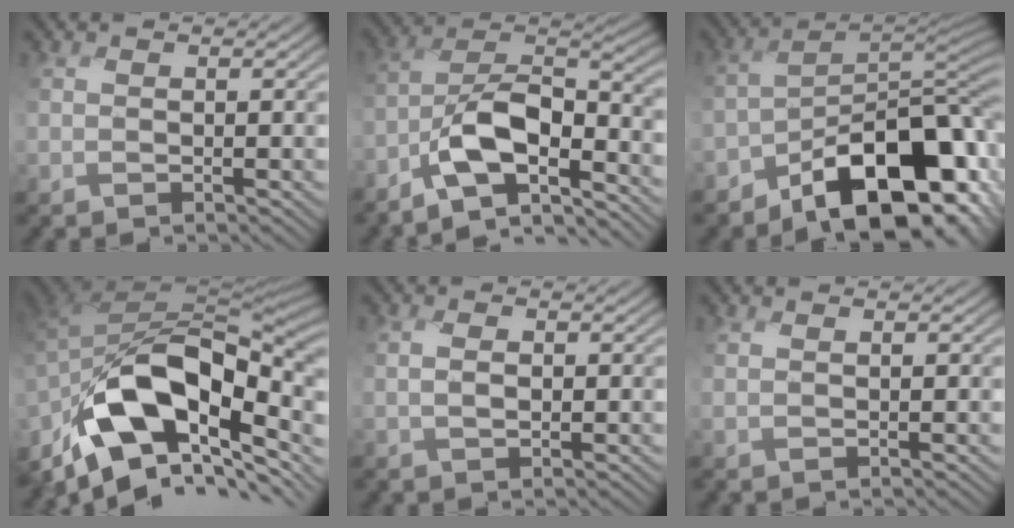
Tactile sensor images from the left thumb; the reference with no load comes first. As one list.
[{"total": 10.0, "force": [-6.8, 3.3, 6.6], "torque": [-0.107, 0.006, -0.150]}, {"total": 15.0, "force": [-8.7, 6.9, 10.1], "torque": [-0.134, -0.021, -0.162]}, {"total": 17.1, "force": [-5.7, 8.9, 13.4], "torque": [-0.246, -0.003, -0.107]}, {"total": 2.1, "force": [0.0, 1.1, 1.8], "torque": [-0.039, 0.001, -0.001]}, {"total": 0.7, "force": [0.6, -0.2, 0.4], "torque": [-0.009, 0.002, 0.013]}]